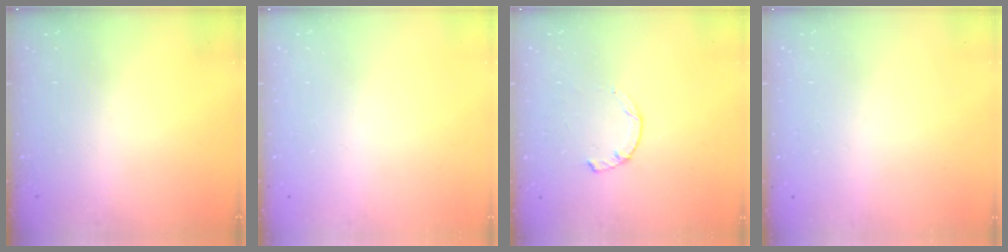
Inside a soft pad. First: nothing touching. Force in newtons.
{"total": 0.0}
{"total": 2.3, "press": 2.3, "slide": 0.4}
{"total": 2.6, "press": 2.6, "slide": 0.2}